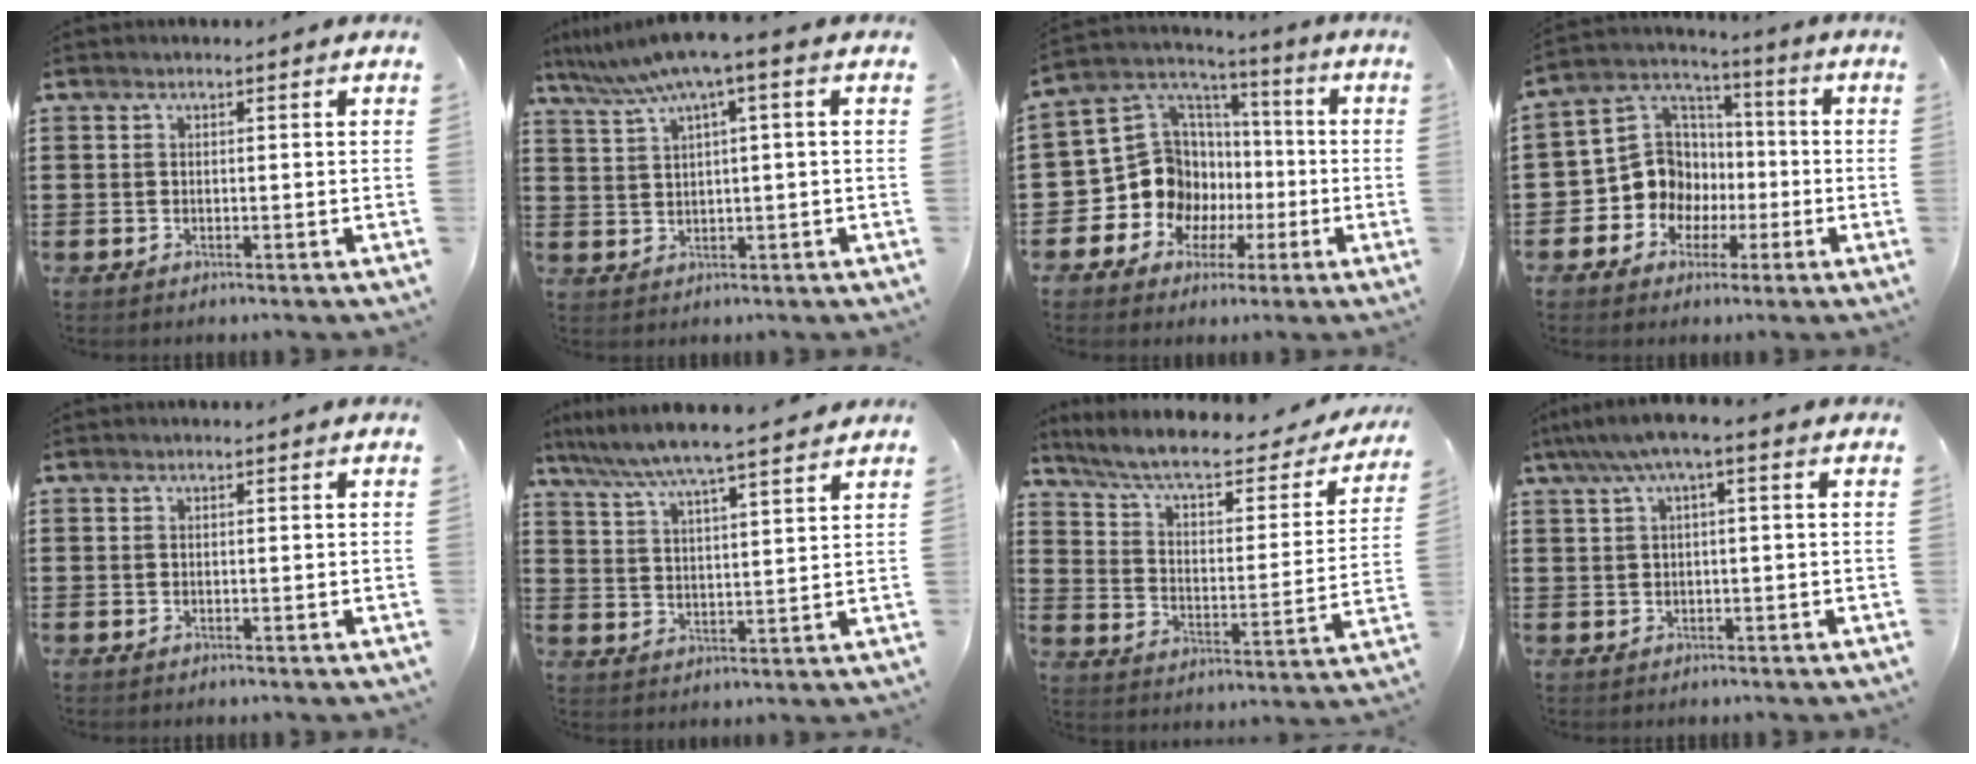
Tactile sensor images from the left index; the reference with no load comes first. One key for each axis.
{"total": 5.6, "fx": 2.8, "fy": -0.2, "fz": 4.8, "tx": -0.107, "ty": -0.018, "tz": 0.043}
{"total": 12.1, "fx": -2.0, "fy": 11.1, "fz": 4.4, "tx": -0.147, "ty": -0.010, "tz": -0.029}
{"total": 10.7, "fx": -1.8, "fy": 9.9, "fz": 3.5, "tx": -0.121, "ty": 0.004, "tz": -0.031}
{"total": 0.0}
{"total": 6.2, "fx": 5.6, "fy": -0.3, "fz": 2.7, "tx": -0.074, "ty": -0.031, "tz": 0.093}
{"total": 7.4, "fx": 5.9, "fy": 1.4, "fz": 4.3, "tx": -0.107, "ty": -0.035, "tz": 0.097}
{"total": 3.1, "fx": -0.1, "fy": 0.4, "fz": 3.1, "tx": -0.064, "ty": 0.001, "tz": -0.007}